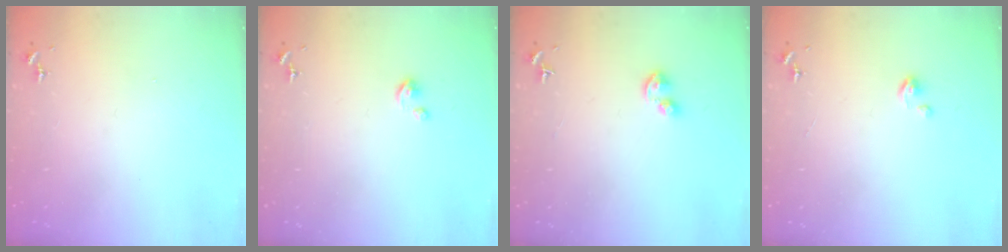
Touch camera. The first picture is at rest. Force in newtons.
{"total": 2.7, "press": 2.7, "slide": 0.3}
{"total": 6.0, "press": 6.0, "slide": 0.6}
{"total": 3.4, "press": 3.4, "slide": 0.2}